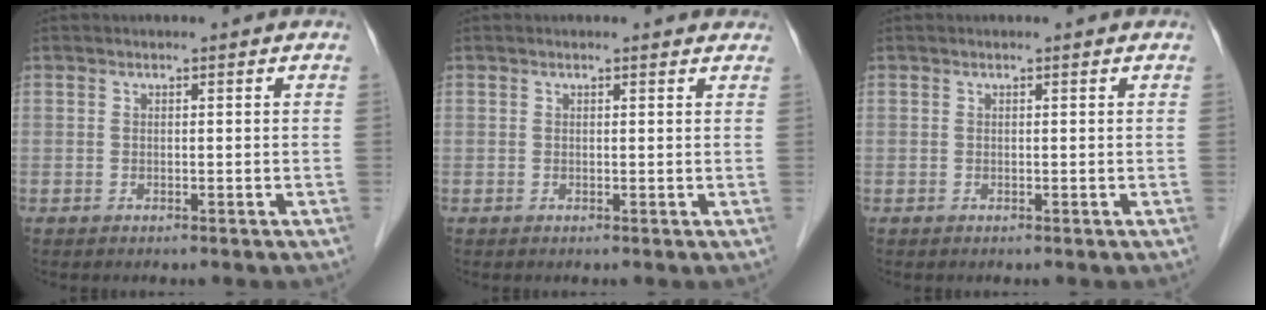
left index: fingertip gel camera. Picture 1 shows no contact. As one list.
[{"total": 2.6, "force": [2.4, 0.6, 0.7], "torque": [-0.013, 0.008, 0.017]}, {"total": 0.0}]